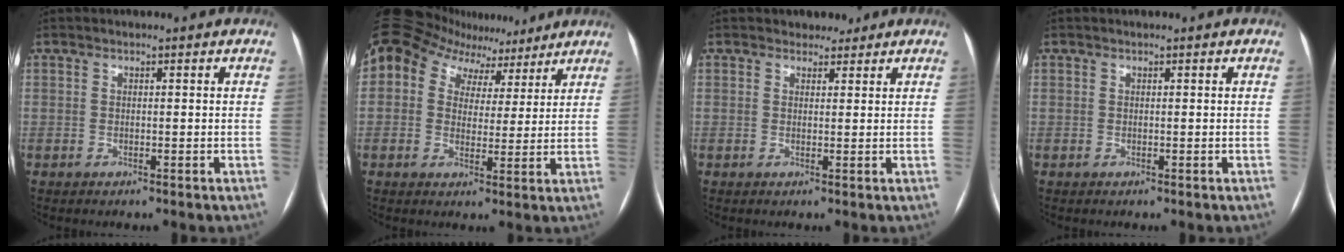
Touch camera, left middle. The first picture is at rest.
{"total": 16.0, "force": [10.7, 10.7, 5.4], "torque": [-0.138, 0.061, 0.161]}
{"total": 1.9, "force": [1.5, 1.2, 0.0], "torque": [0.001, 0.004, 0.022]}
{"total": 0.0}